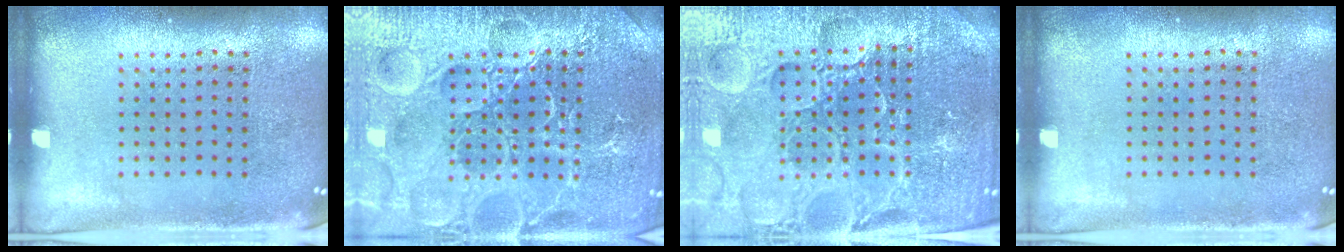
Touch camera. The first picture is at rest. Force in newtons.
{"total": 7.3, "press": 7.3, "slide": 0.9}
{"total": 5.5, "press": 5.1, "slide": 2.1}
{"total": 0.0}